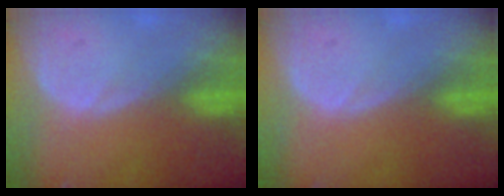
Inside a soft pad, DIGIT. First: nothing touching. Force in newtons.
{"total": 0.0}